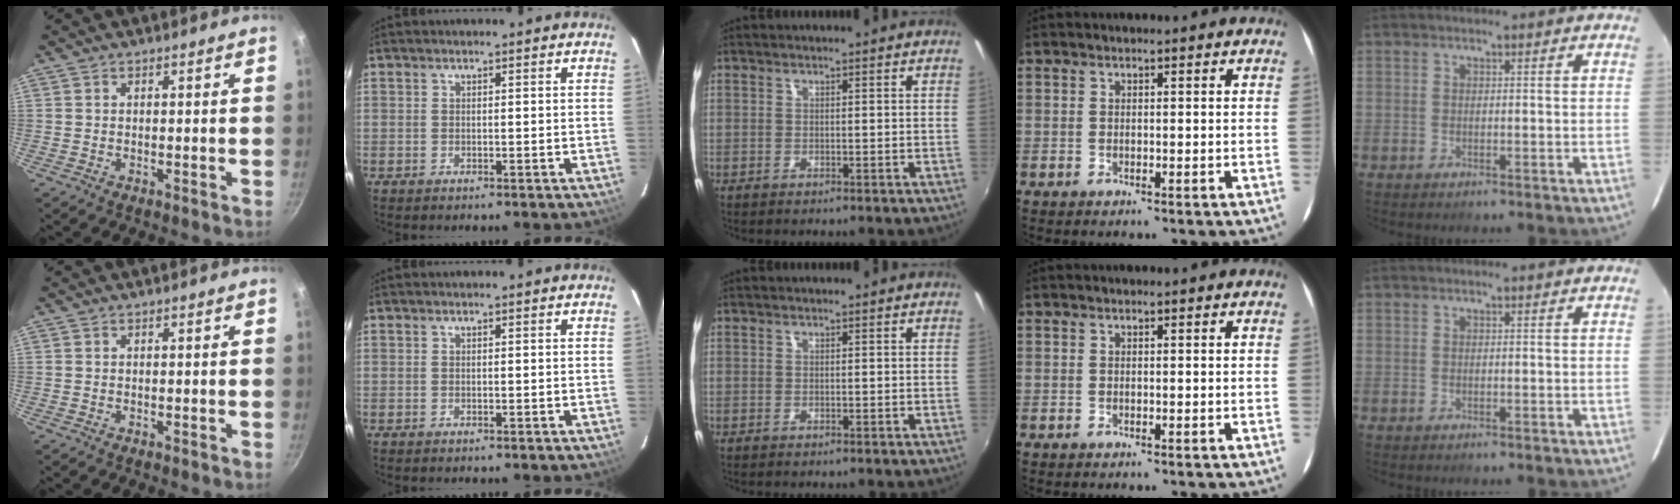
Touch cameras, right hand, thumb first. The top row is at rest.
{}